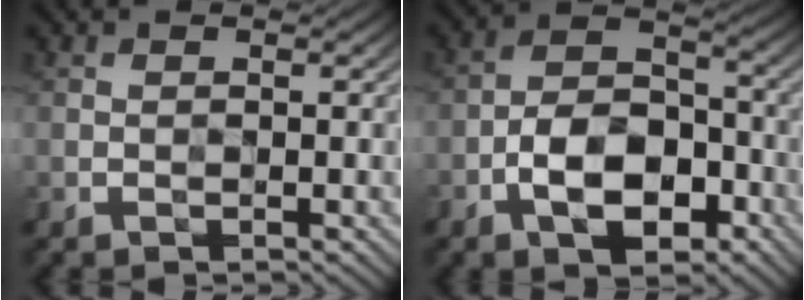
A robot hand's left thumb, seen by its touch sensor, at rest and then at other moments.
{"total": 8.4, "force": [-3.7, 4.5, 6.0], "torque": [-0.110, 0.006, -0.074]}